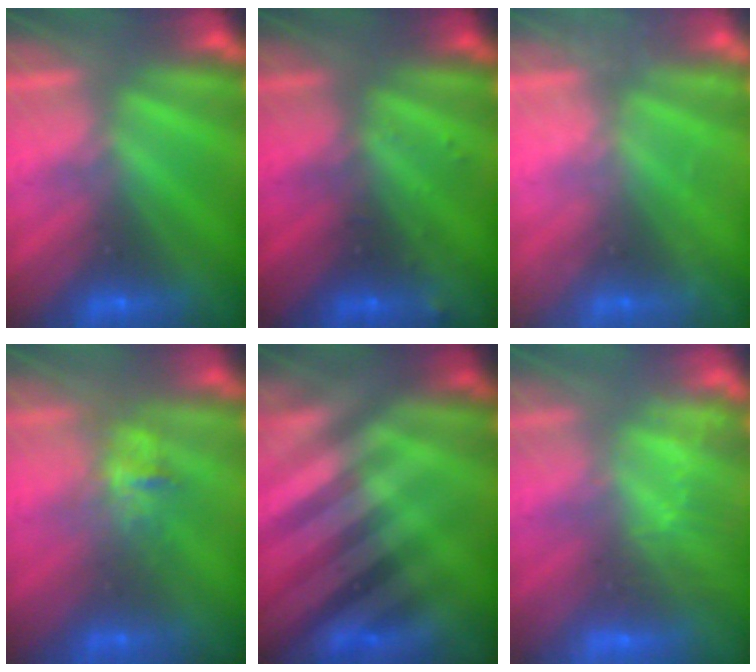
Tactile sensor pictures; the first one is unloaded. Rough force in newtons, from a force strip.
{"total": 2.9}
{"total": 2.2}
{"total": 2.7}
{"total": 2.8}
{"total": 3.3}